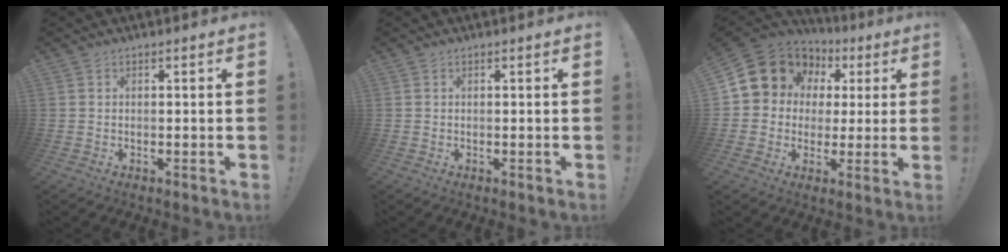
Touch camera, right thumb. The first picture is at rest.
{"total": 0.0}
{"total": 12.0, "force": [5.3, 10.0, 4.1], "torque": [-0.062, -0.032, 0.110]}